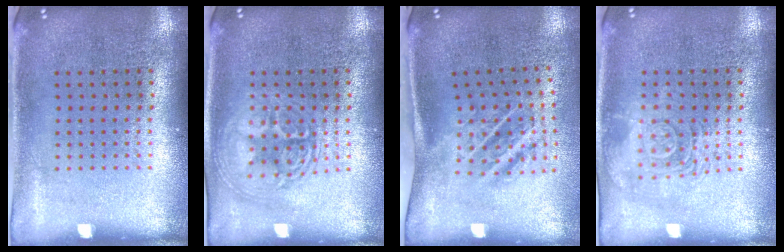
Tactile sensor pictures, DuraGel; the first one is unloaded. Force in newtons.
{"total": 2.9, "press": 2.8, "slide": 0.4}
{"total": 1.9, "press": 1.2, "slide": 1.5}
{"total": 2.5, "press": 2.5, "slide": 0.5}